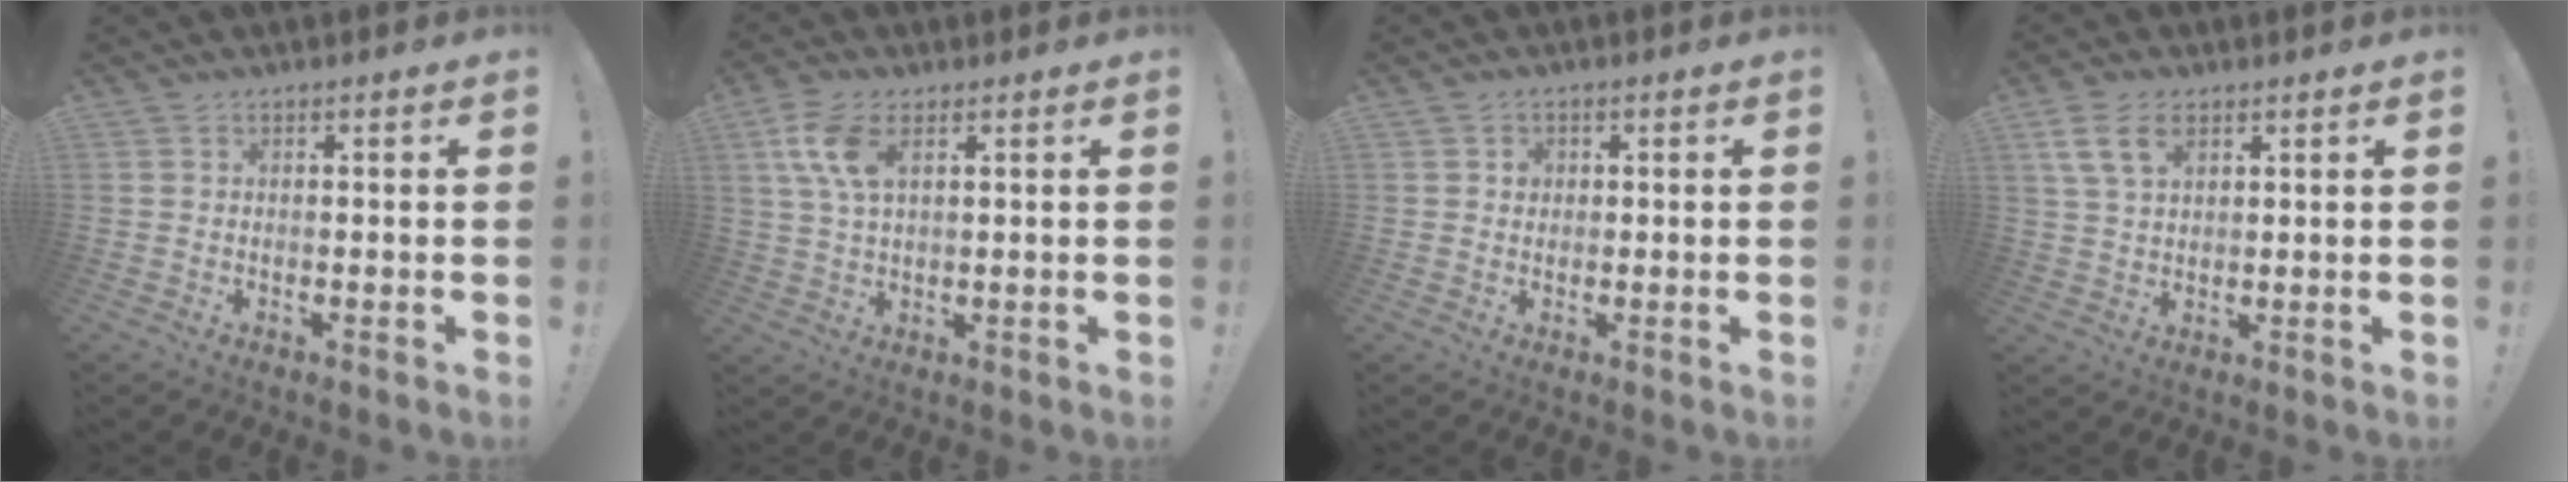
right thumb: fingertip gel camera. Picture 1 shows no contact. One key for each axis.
{"total": 9.0, "fx": 3.4, "fy": 4.5, "fz": 7.0, "tx": -0.149, "ty": -0.004, "tz": 0.061}
{"total": 1.8, "fx": 0.3, "fy": 1.7, "fz": 0.6, "tx": -0.001, "ty": 0.000, "tz": 0.001}
{"total": 7.9, "fx": 3.9, "fy": 4.4, "fz": 5.3, "tx": -0.093, "ty": -0.002, "tz": 0.077}